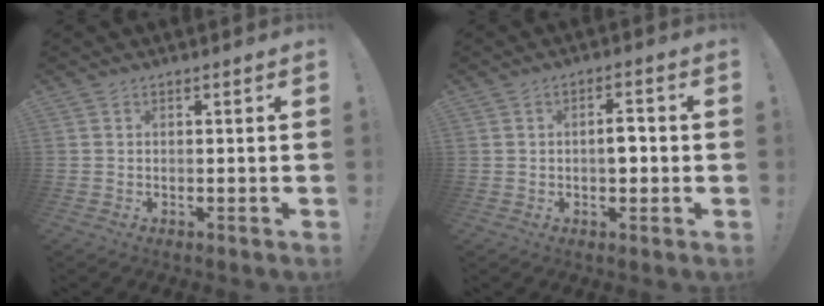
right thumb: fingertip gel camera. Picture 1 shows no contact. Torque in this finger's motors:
{"motor_torque": [1.50, 1.35, -0.12, 0.14, 0.02]}